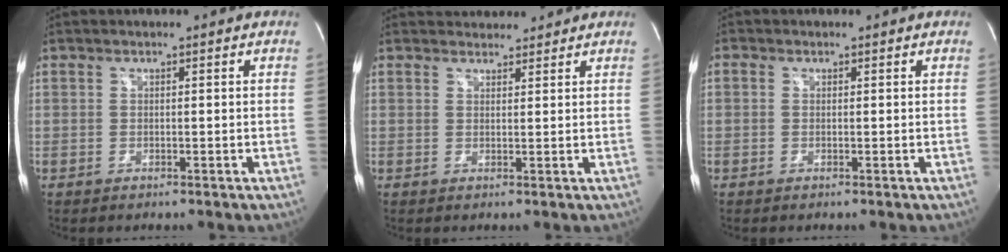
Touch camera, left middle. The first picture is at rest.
{"total": 4.7, "force": [4.4, 1.4, 0.5], "torque": [-0.006, 0.022, 0.064]}
{"total": 1.7, "force": [-0.6, -1.1, -1.2], "torque": [0.026, -0.013, -0.014]}